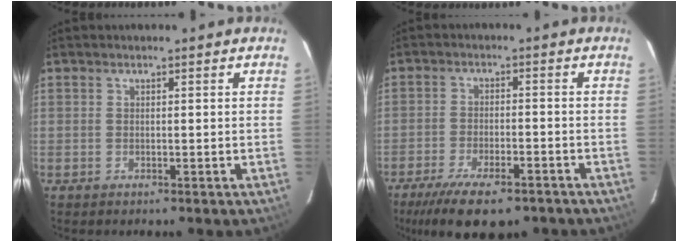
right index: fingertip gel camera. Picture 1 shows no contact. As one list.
[{"total": 13.9, "force": [-10.2, 4.5, 8.2], "torque": [-0.177, -0.036, -0.161]}]